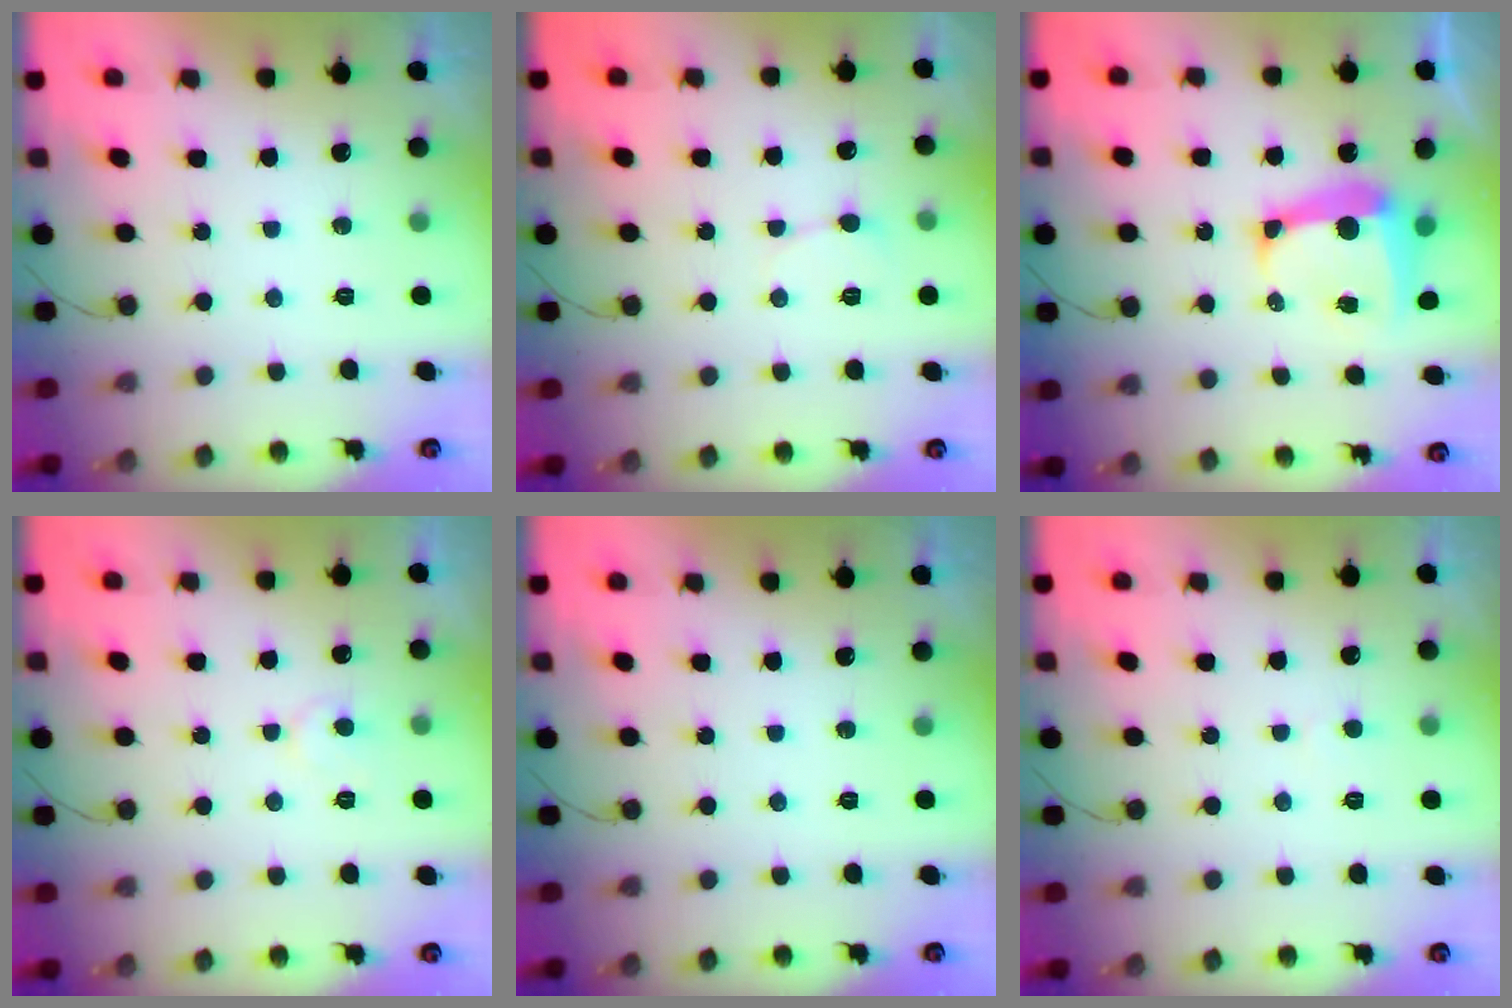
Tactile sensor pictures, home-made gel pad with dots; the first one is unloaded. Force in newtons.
{"total": 3.9, "press": 3.8, "slide": 0.4}
{"total": 9.7, "press": 9.7, "slide": 1.1}
{"total": 5.1, "press": 5.1, "slide": 0.5}
{"total": 0.0}
{"total": 2.6, "press": 2.6, "slide": 0.3}